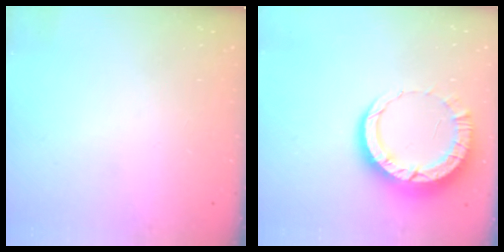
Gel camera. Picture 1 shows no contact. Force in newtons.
{"total": 10.4, "press": 10.4, "slide": 1.0}